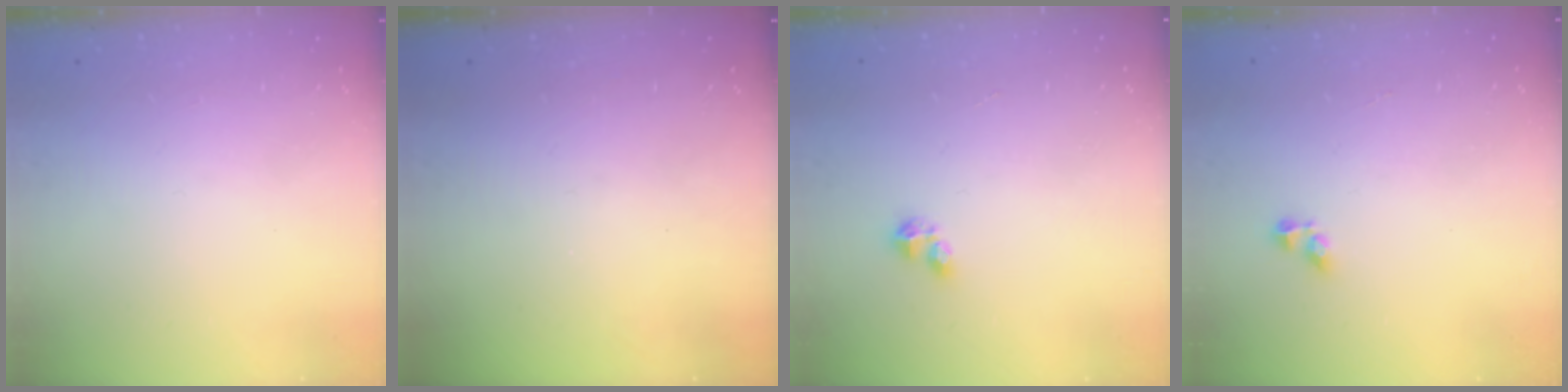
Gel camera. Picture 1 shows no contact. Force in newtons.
{"total": 0.0}
{"total": 3.3, "press": 3.2, "slide": 0.7}
{"total": 3.7, "press": 3.7, "slide": 0.6}